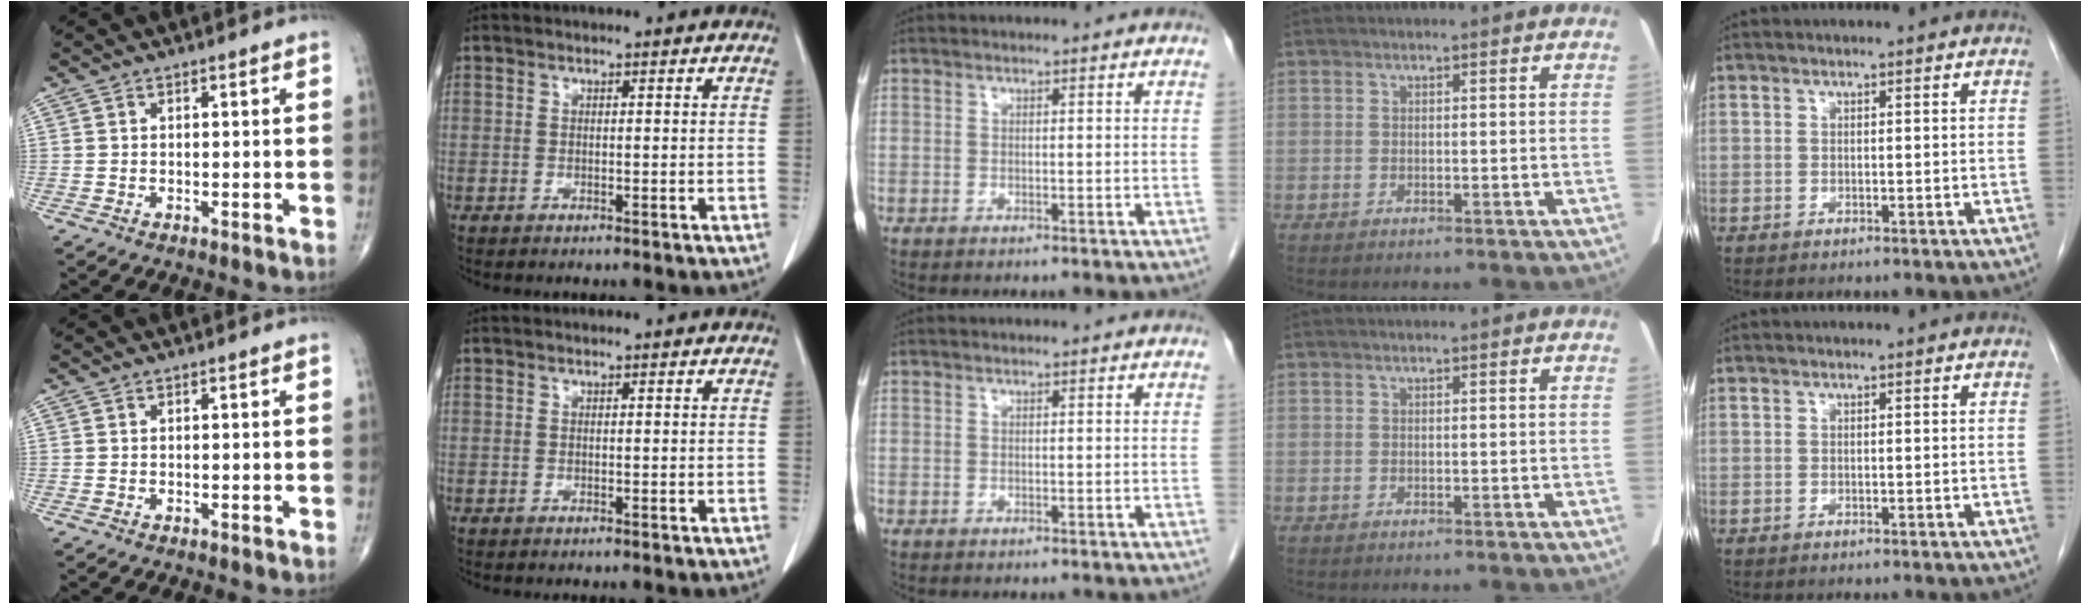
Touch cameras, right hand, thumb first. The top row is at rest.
{}